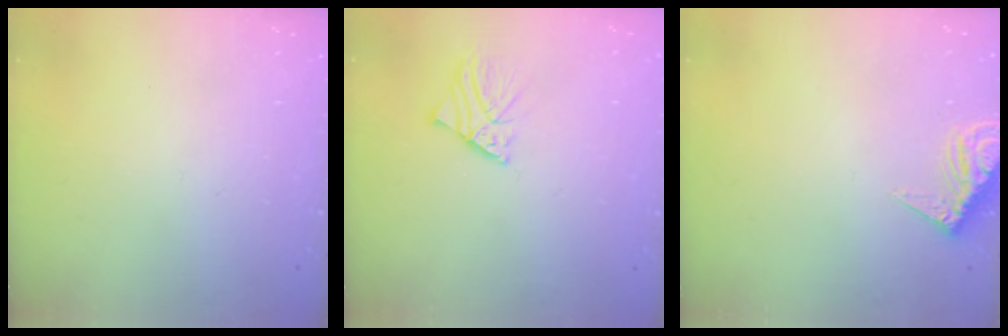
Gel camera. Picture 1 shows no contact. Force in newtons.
{"total": 3.1, "press": 3.0, "slide": 0.4}
{"total": 9.6, "press": 9.6, "slide": 0.3}